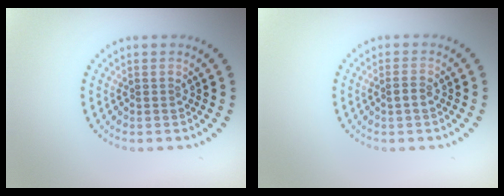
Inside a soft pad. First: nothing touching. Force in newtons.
{"total": 1.0, "press": 1.0, "slide": 0.3}